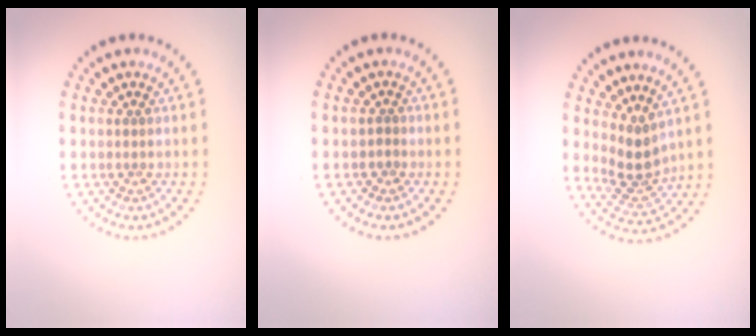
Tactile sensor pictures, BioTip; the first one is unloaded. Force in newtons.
{"total": 0.5, "press": 0.2, "slide": 0.5}
{"total": 2.9, "press": 2.4, "slide": 1.7}